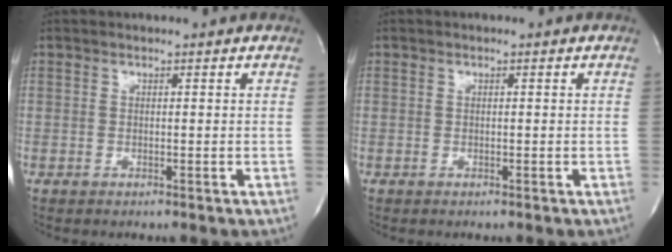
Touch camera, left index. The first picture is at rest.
{"total": 0.0}